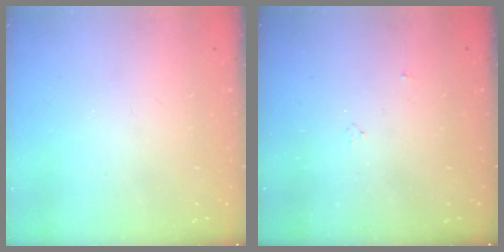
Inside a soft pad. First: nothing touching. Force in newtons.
{"total": 2.7, "press": 2.7, "slide": 0.5}